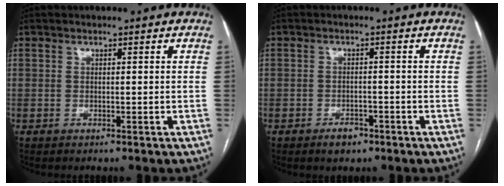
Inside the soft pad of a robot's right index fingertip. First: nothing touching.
{"total": 2.6, "force": [-1.8, 1.5, 1.2], "torque": [-0.013, 0.005, -0.022]}